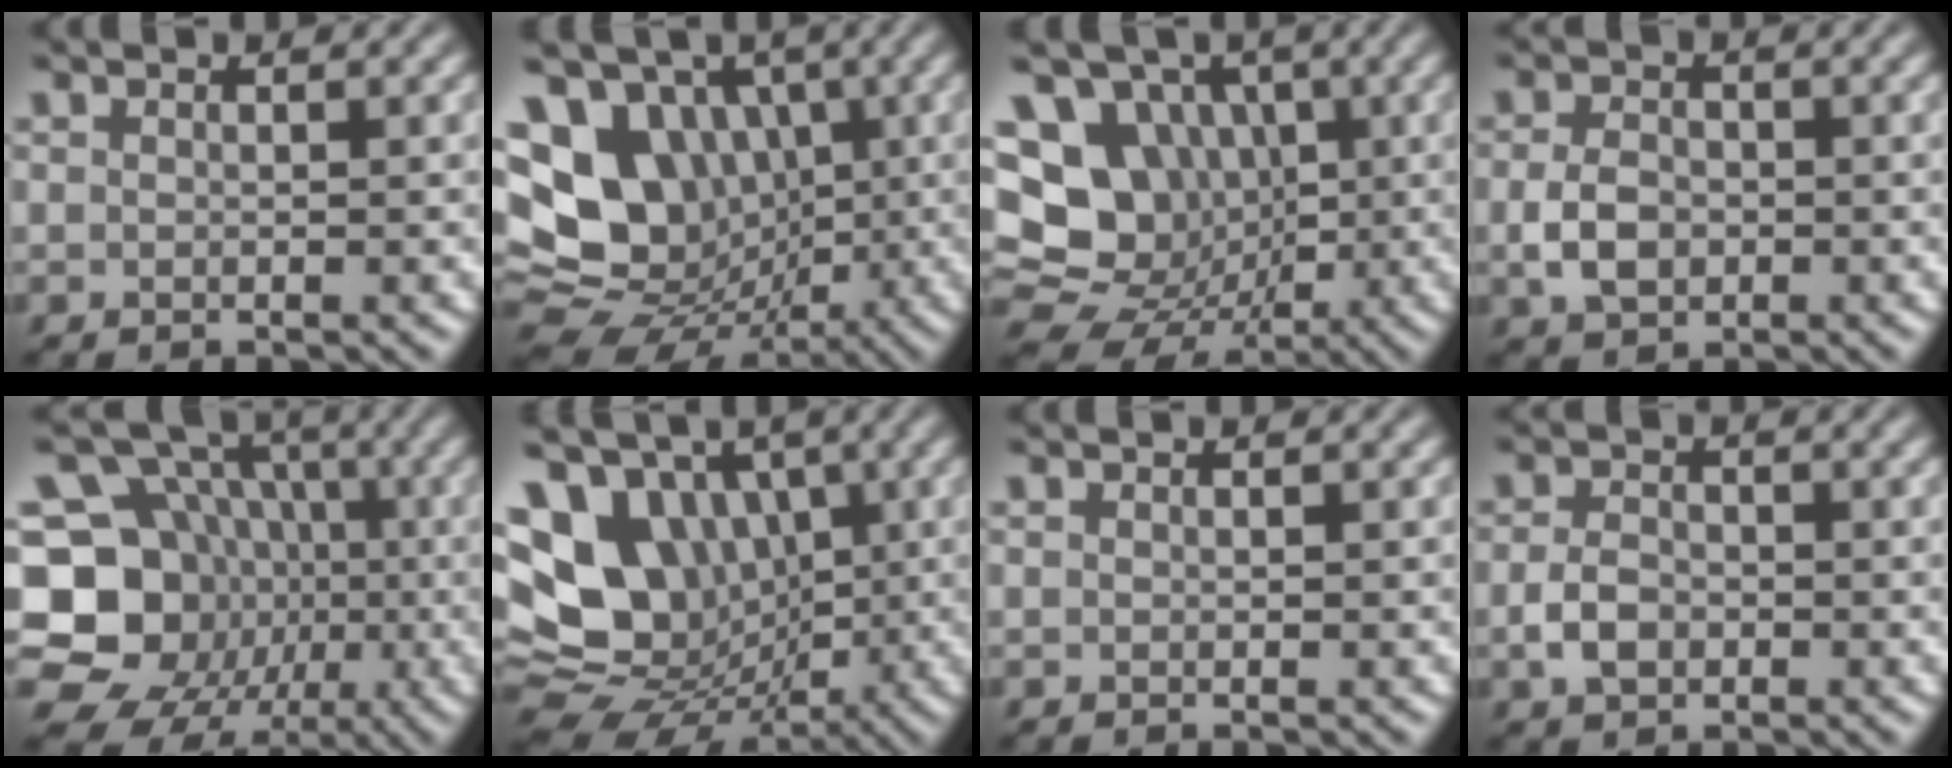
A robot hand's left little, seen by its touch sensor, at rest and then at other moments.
{"total": 14.7, "force": [1.2, 12.1, 8.2], "torque": [-0.149, 0.003, 0.009]}
{"total": 17.6, "force": [1.8, 15.8, 7.5], "torque": [-0.169, 0.010, 0.017]}
{"total": 3.2, "force": [-0.6, 2.3, 2.1], "torque": [-0.044, -0.001, -0.015]}
{"total": 15.8, "force": [-3.5, 14.3, 5.8], "torque": [-0.141, -0.008, -0.074]}
{"total": 13.0, "force": [1.3, 10.5, 7.5], "torque": [-0.133, -0.008, 0.024]}
{"total": 0.0}
{"total": 2.5, "force": [-0.7, 1.7, 1.6], "torque": [-0.032, 0.000, -0.018]}